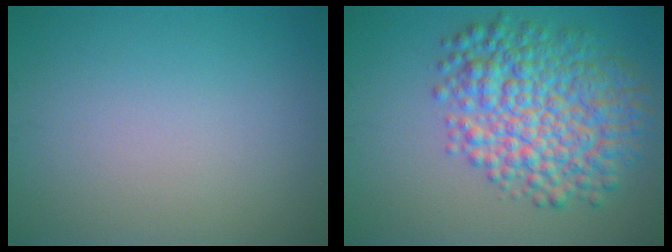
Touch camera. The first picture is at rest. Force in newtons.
{"total": 8.6, "press": 8.6, "slide": 0.1}